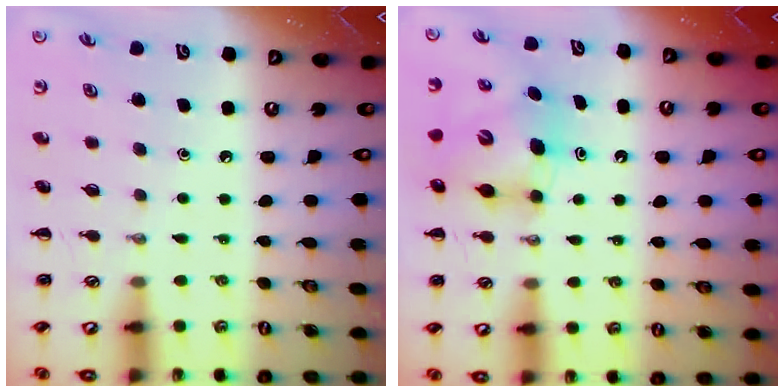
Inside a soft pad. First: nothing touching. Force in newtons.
{"total": 6.6, "press": 6.4, "slide": 1.4}